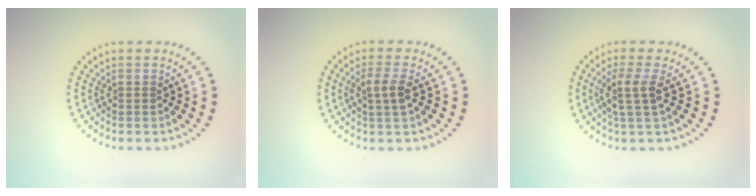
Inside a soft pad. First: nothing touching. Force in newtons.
{"total": 2.1, "press": 1.9, "slide": 0.8}
{"total": 2.6, "press": 2.1, "slide": 1.6}